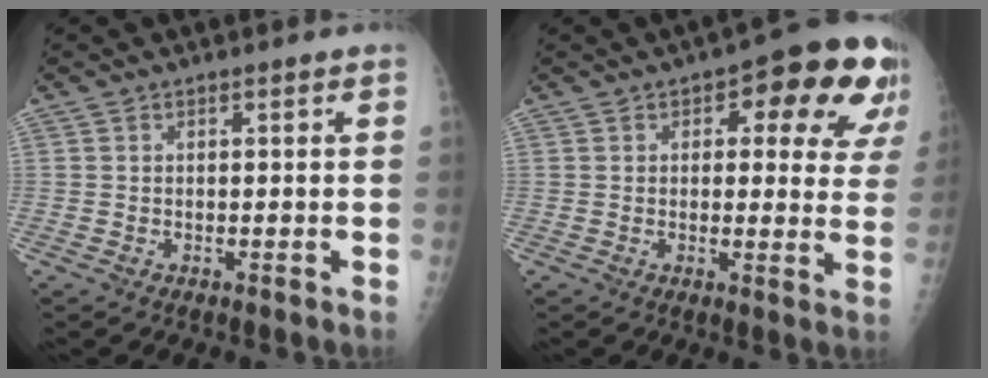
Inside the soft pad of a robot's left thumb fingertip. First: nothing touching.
{"total": 15.6, "force": [6.8, 6.9, 12.2], "torque": [-0.096, -0.007, 0.073]}